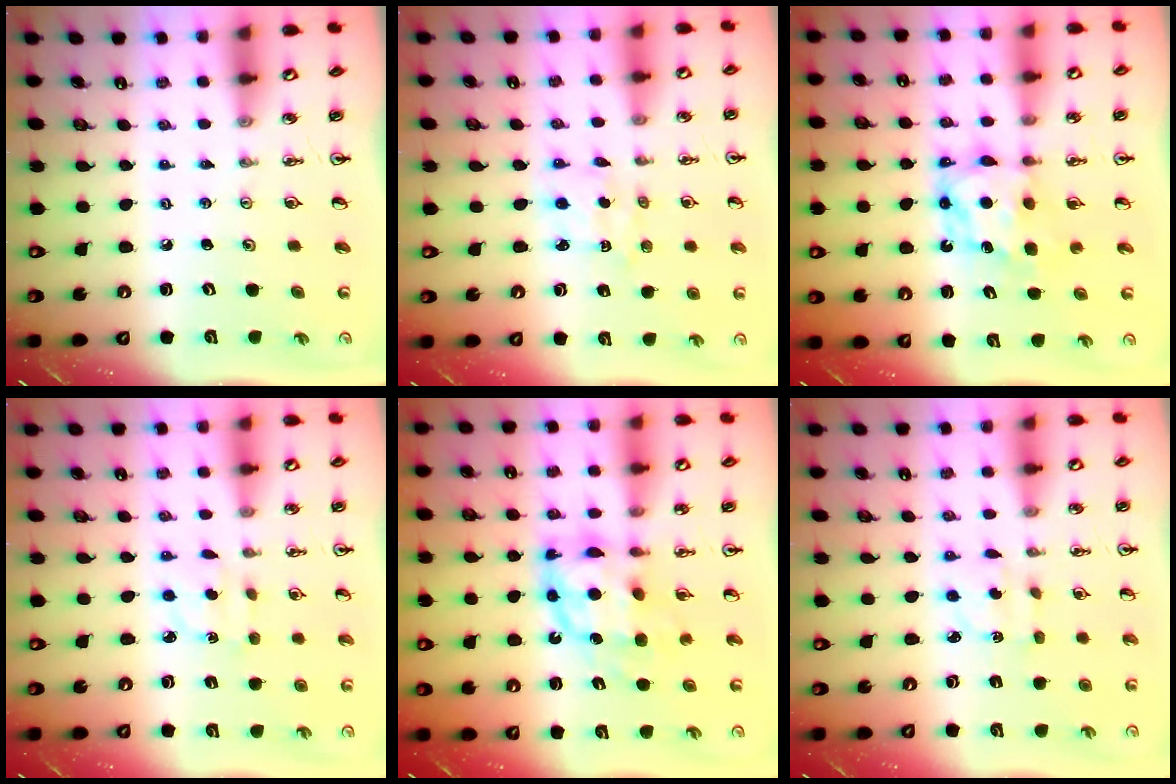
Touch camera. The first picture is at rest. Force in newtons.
{"total": 2.1, "press": 2.0, "slide": 0.6}
{"total": 6.9, "press": 6.9, "slide": 0.3}
{"total": 3.3, "press": 3.2, "slide": 0.4}
{"total": 11.1, "press": 11.0, "slide": 0.9}
{"total": 3.2, "press": 3.1, "slide": 0.7}